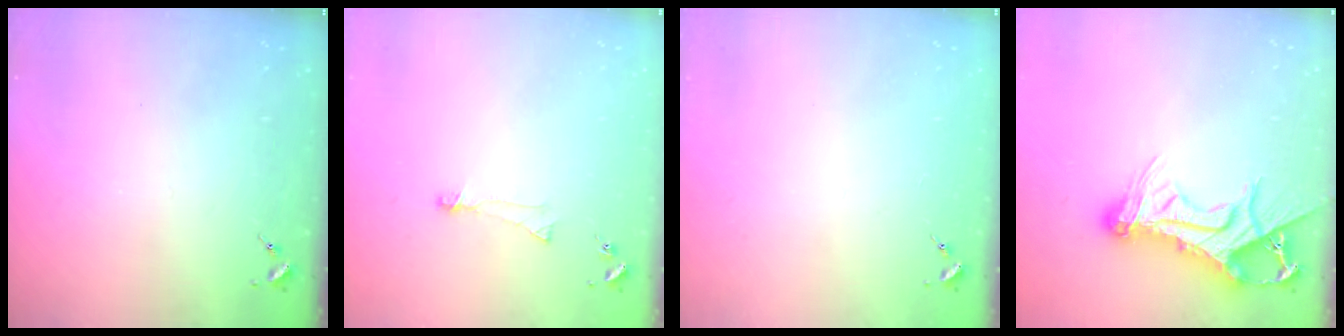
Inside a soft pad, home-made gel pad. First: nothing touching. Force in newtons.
{"total": 4.8, "press": 4.8, "slide": 0.4}
{"total": 0.0}
{"total": 15.5, "press": 15.4, "slide": 1.4}